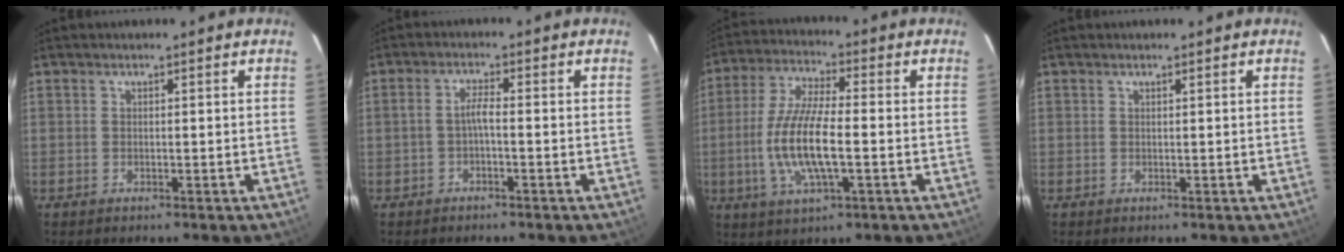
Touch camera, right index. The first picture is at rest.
{"total": 2.2, "force": [-0.9, 0.2, 2.0], "torque": [-0.043, 0.006, -0.019]}
{"total": 12.7, "force": [-2.4, 3.7, 11.9], "torque": [-0.250, -0.004, -0.048]}
{"total": 0.0}